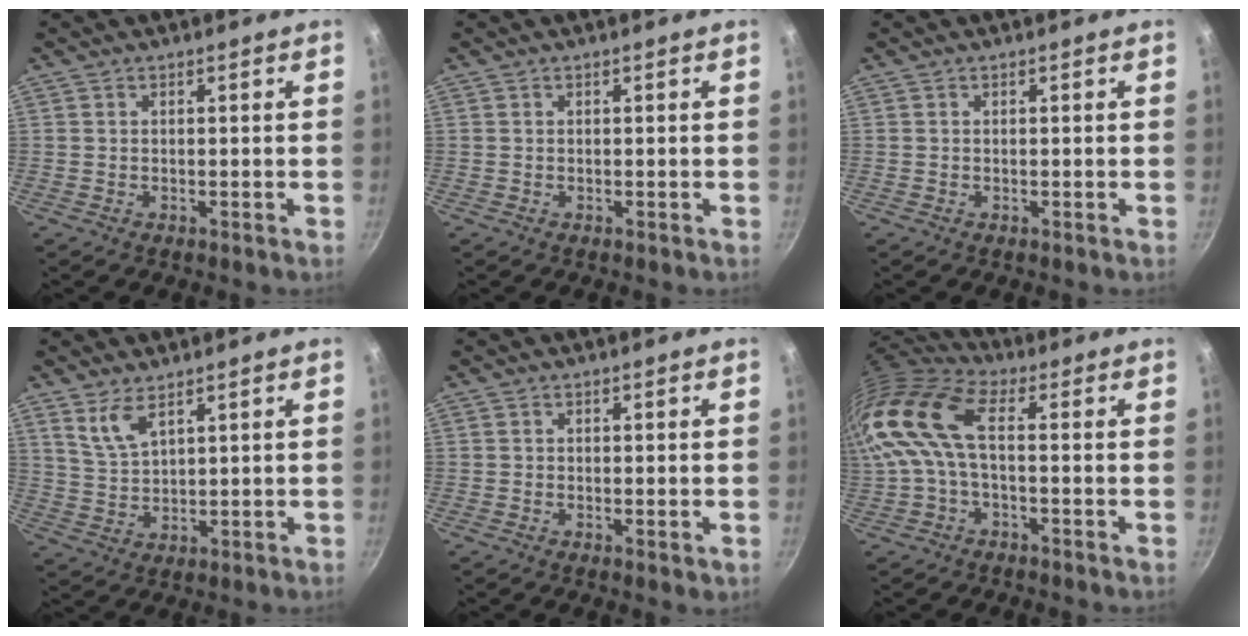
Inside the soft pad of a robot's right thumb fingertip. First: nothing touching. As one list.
[{"total": 0.0}, {"total": 0.0}, {"total": 5.6, "force": [3.6, 2.3, 3.6], "torque": [-0.067, -0.023, 0.080]}, {"total": 0.9, "force": [0.0, 0.3, 0.8], "torque": [-0.013, -0.003, -0.003]}, {"total": 14.5, "force": [1.7, 7.4, 12.4], "torque": [-0.261, 0.024, 0.018]}]